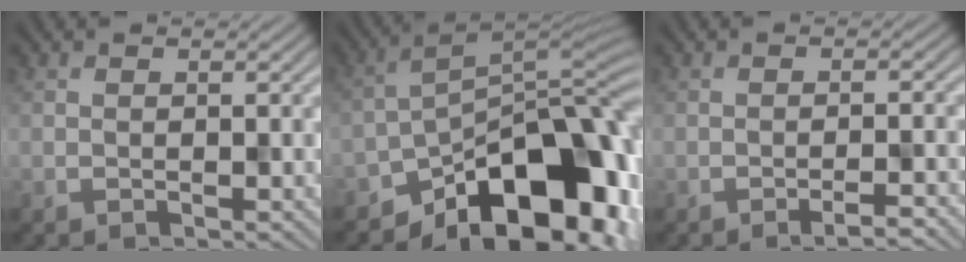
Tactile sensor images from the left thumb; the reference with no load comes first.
{"total": 15.7, "force": [-9.3, 7.7, 10.0], "torque": [-0.123, -0.008, -0.161]}
{"total": 2.7, "force": [-1.9, 0.3, 1.9], "torque": [-0.030, 0.007, -0.035]}